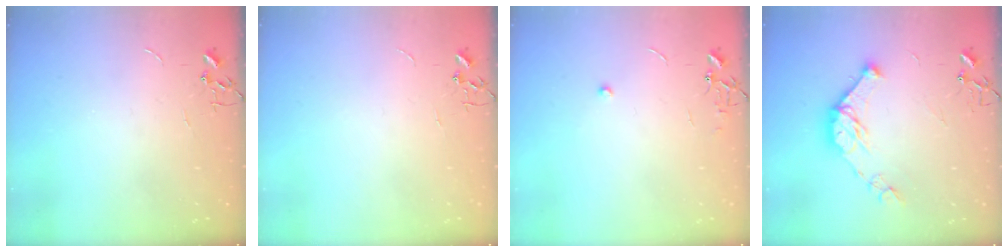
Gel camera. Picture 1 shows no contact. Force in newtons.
{"total": 0.0}
{"total": 5.6, "press": 5.5, "slide": 0.5}
{"total": 13.7, "press": 13.7, "slide": 0.7}